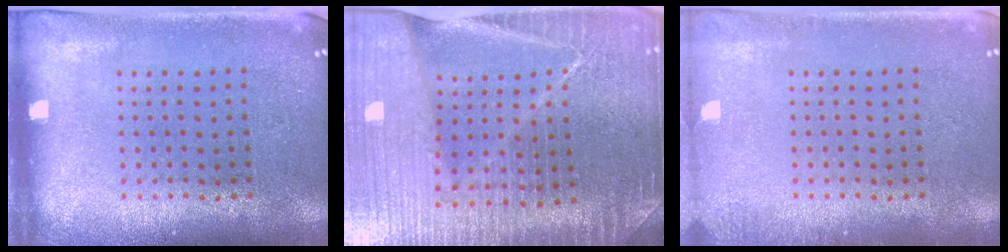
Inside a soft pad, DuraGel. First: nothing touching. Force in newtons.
{"total": 5.3, "press": 4.8, "slide": 2.1}
{"total": 1.0, "press": 1.0, "slide": 0.1}